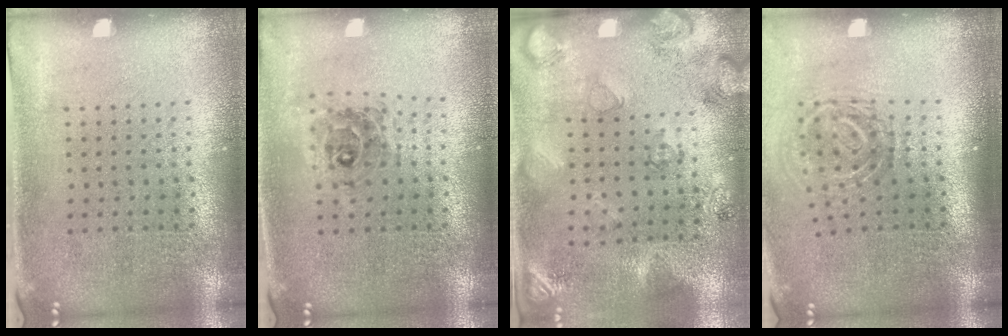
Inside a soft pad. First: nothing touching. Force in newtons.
{"total": 0.6, "press": 0.6, "slide": 0.2}
{"total": 2.6, "press": 1.8, "slide": 1.9}
{"total": 1.8, "press": 1.2, "slide": 1.4}